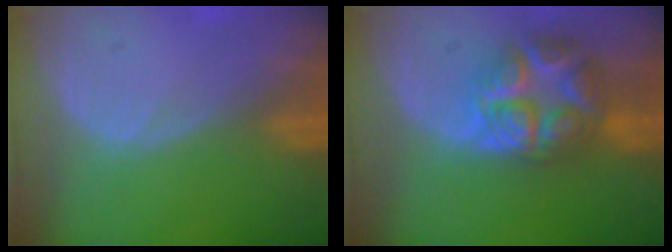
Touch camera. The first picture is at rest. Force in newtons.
{"total": 8.8, "press": 8.8, "slide": 0.6}